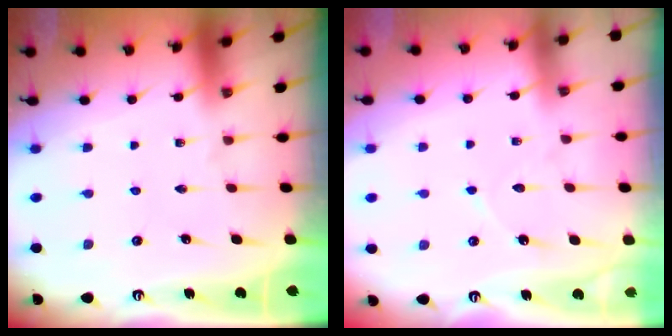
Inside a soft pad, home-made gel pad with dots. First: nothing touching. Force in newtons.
{"total": 5.3, "press": 5.3, "slide": 0.5}